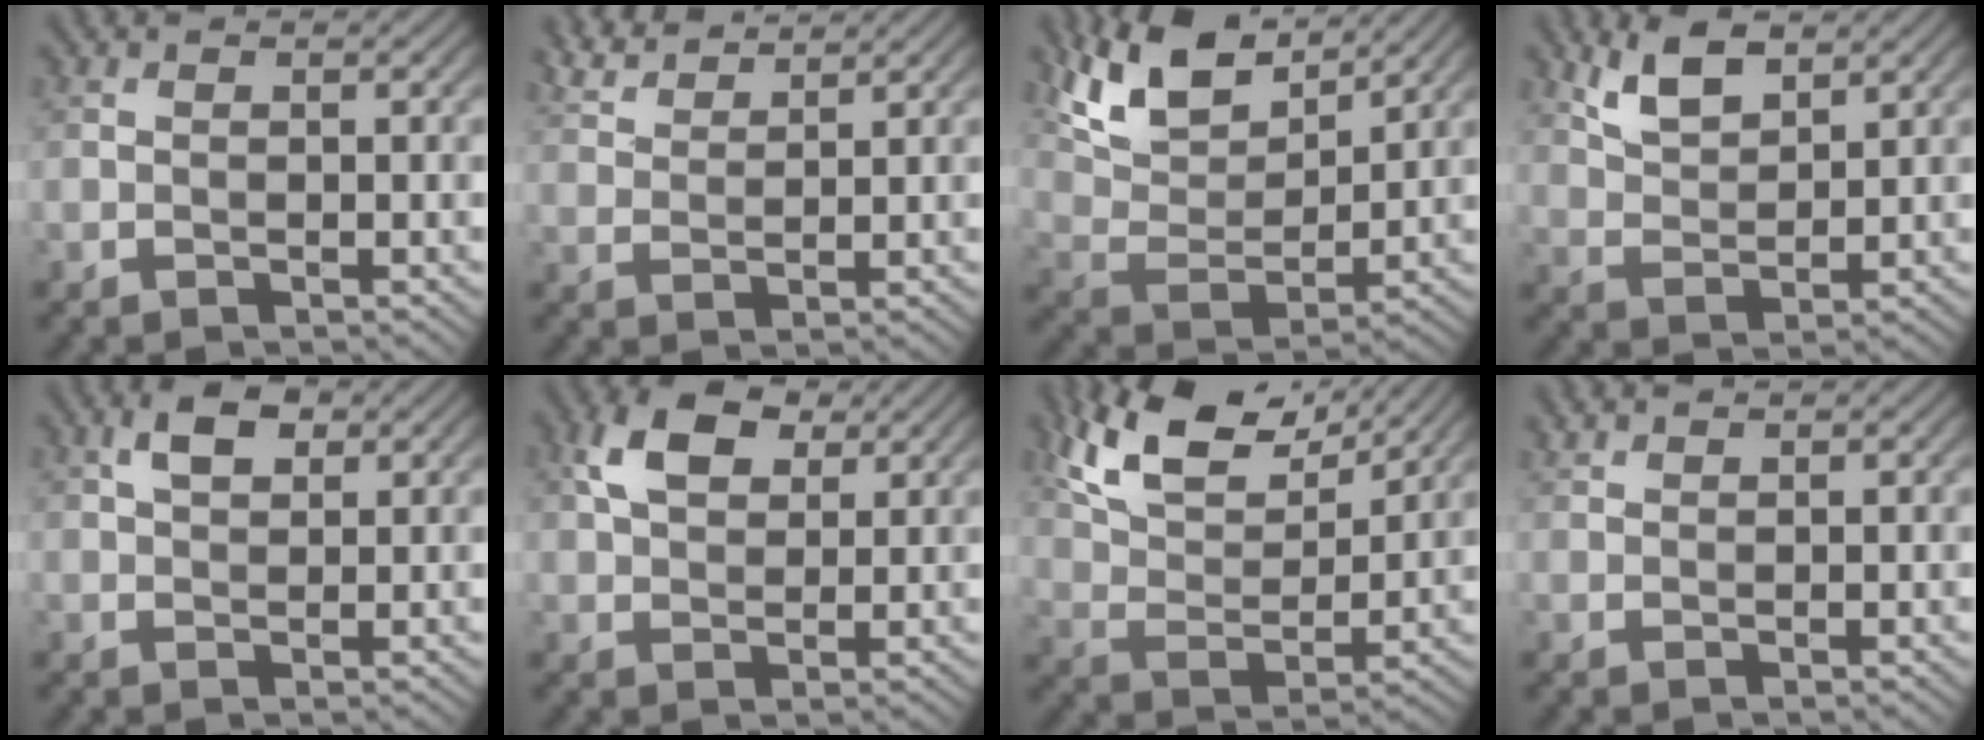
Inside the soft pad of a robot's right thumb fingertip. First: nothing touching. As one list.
[{"total": 4.2, "force": [3.8, 0.8, 1.6], "torque": [-0.046, 0.008, 0.082]}, {"total": 11.3, "force": [7.9, 4.7, 6.4], "torque": [-0.157, 0.011, 0.153]}, {"total": 5.3, "force": [3.6, 2.1, 3.3], "torque": [-0.079, 0.001, 0.078]}, {"total": 3.8, "force": [1.7, 2.1, 2.7], "torque": [-0.055, 0.007, 0.027]}, {"total": 6.7, "force": [3.0, 4.1, 4.4], "torque": [-0.093, 0.009, 0.051]}, {"total": 12.3, "force": [8.4, 5.2, 7.4], "torque": [-0.173, 0.010, 0.157]}, {"total": 1.2, "force": [1.1, 0.1, 0.3], "torque": [-0.012, 0.004, 0.027]}]